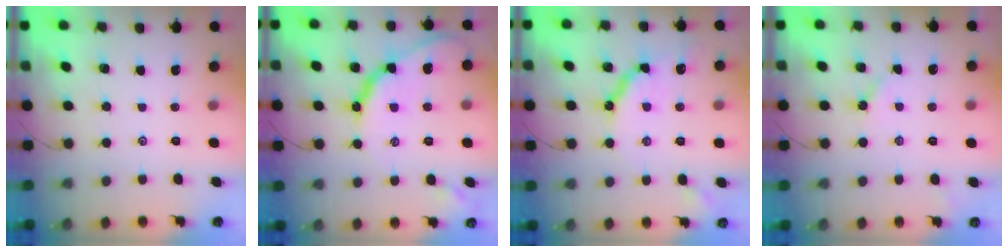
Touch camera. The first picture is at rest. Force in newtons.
{"total": 13.4, "press": 13.3, "slide": 0.5}
{"total": 10.3, "press": 10.2, "slide": 1.1}
{"total": 3.0, "press": 3.0, "slide": 0.3}